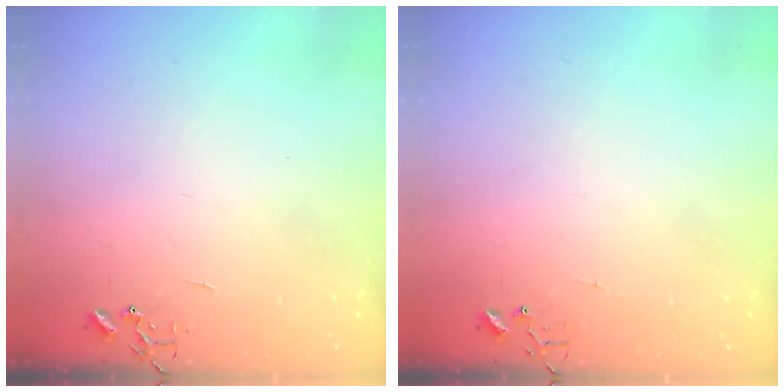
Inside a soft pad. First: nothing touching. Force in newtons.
{"total": 5.0, "press": 5.0, "slide": 0.4}